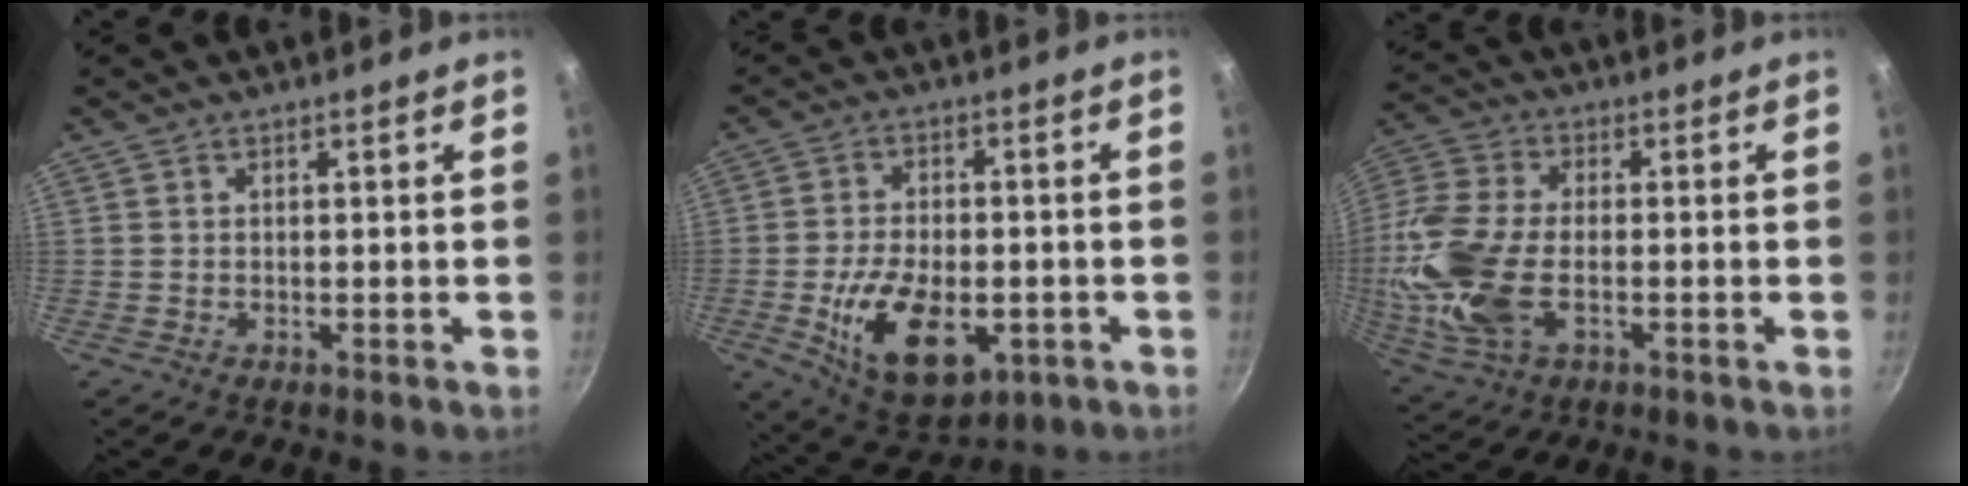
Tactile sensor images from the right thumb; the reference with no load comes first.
{"total": 15.6, "force": [-4.3, 8.8, 12.1], "torque": [-0.190, 0.003, -0.057]}
{"total": 16.4, "force": [-2.5, 9.2, 13.4], "torque": [-0.290, 0.011, -0.057]}